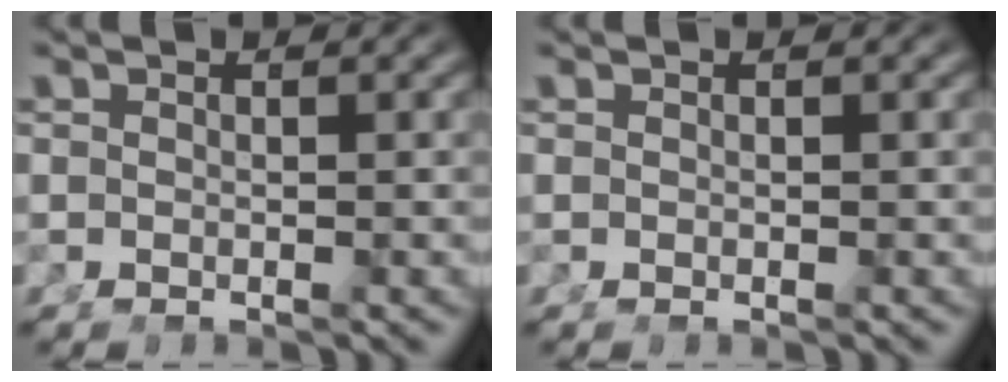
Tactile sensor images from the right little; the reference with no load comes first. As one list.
[{"total": 0.0}]